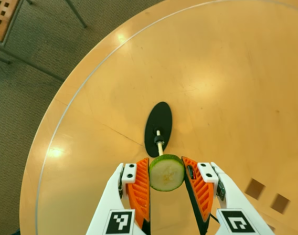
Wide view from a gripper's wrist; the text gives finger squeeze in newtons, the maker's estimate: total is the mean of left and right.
{"total": 9.8, "left": 10.4, "right": 9.2}